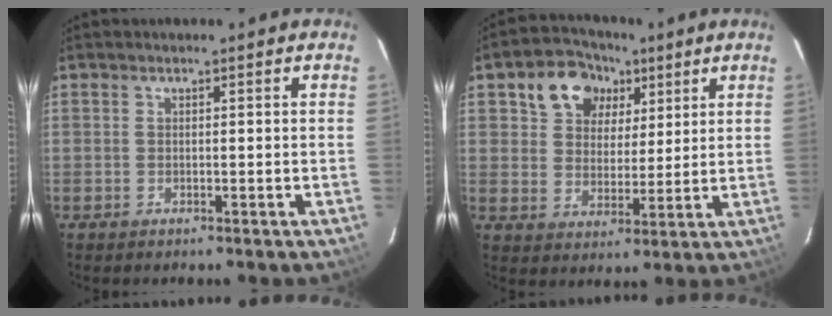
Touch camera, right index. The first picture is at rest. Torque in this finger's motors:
{"motor_torque": [0.77, 0.72, 0.32, 0.04]}